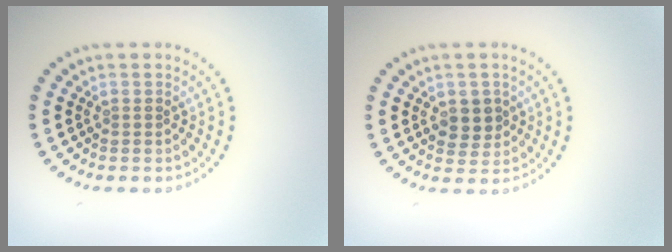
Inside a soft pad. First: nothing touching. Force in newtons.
{"total": 2.6, "press": 2.5, "slide": 0.8}